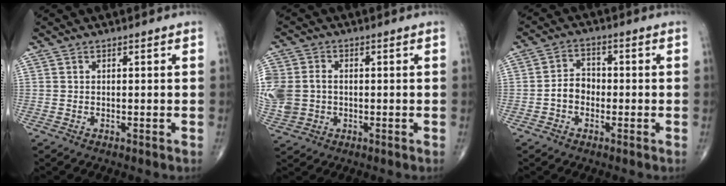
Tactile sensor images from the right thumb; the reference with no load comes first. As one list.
[{"total": 14.2, "force": [-0.5, 11.9, 7.8], "torque": [-0.220, 0.015, 0.001]}, {"total": 4.6, "force": [-1.3, 3.6, 2.6], "torque": [-0.027, 0.022, -0.032]}]